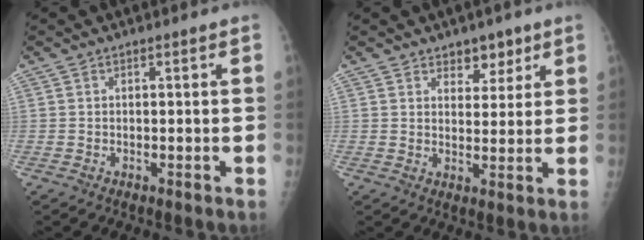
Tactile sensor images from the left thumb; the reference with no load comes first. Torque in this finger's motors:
{"motor_torque": [-0.26, -0.08, 0.20, 0.04, -0.02]}